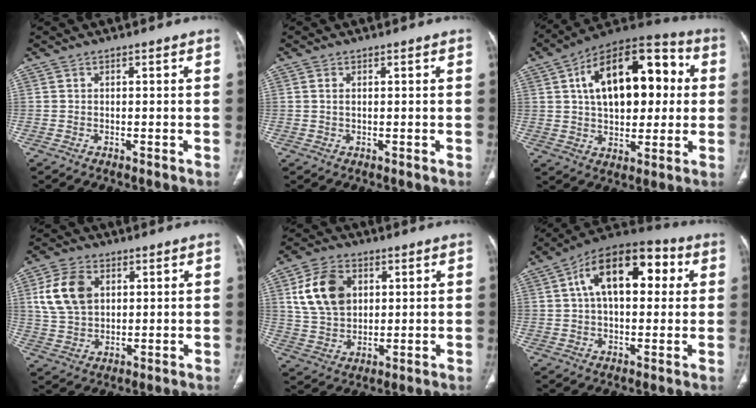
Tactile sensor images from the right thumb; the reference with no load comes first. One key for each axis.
{"total": 0.9, "fx": 0.3, "fy": 0.5, "fz": 0.7, "tx": -0.020, "ty": 0.004, "tz": 0.009}
{"total": 22.7, "fx": 4.4, "fy": 12.8, "fz": 18.2, "tx": -0.247, "ty": 0.027, "tz": 0.061}
{"total": 10.8, "fx": 3.1, "fy": 7.5, "fz": 7.2, "tx": -0.130, "ty": -0.002, "tz": 0.064}
{"total": 12.4, "fx": 3.7, "fy": 8.8, "fz": 7.9, "tx": -0.129, "ty": -0.004, "tz": 0.073}
{"total": 17.7, "fx": 4.4, "fy": 9.8, "fz": 14.1, "tx": -0.196, "ty": 0.029, "tz": 0.060}